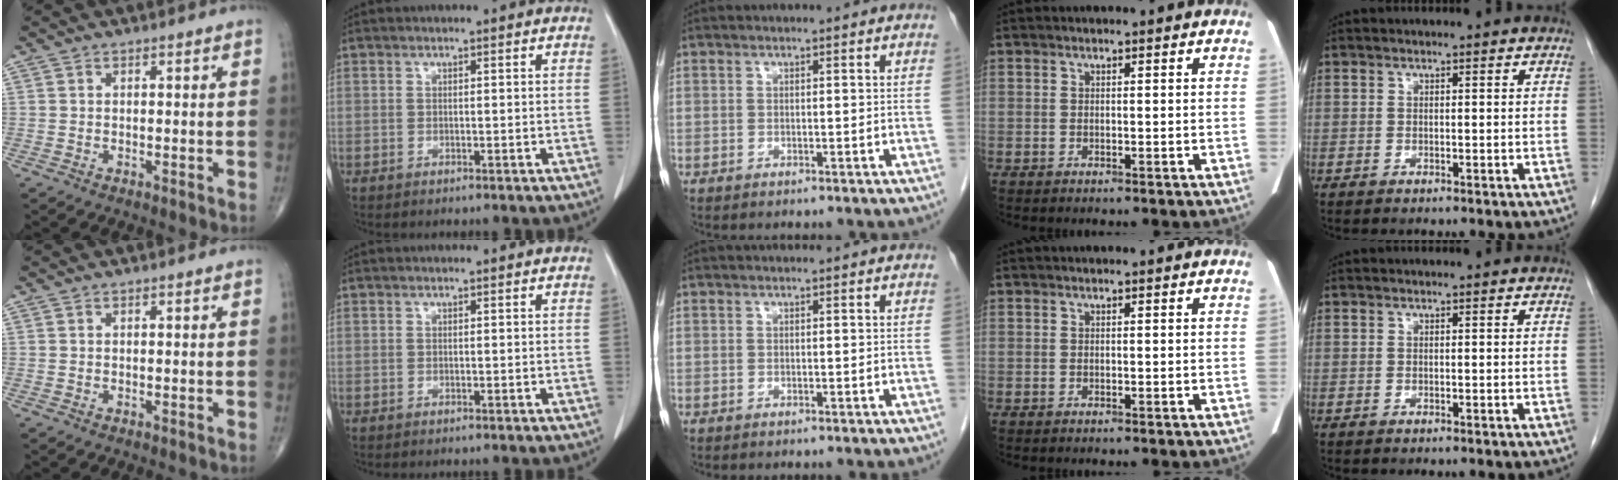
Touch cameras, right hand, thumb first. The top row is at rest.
{}